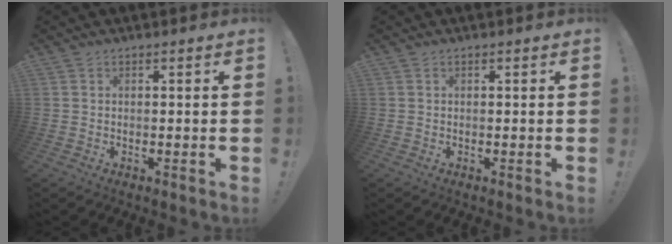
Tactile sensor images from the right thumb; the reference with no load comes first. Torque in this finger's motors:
{"motor_torque": [-0.01, 0.02, -0.10, 0.08, 0.04]}